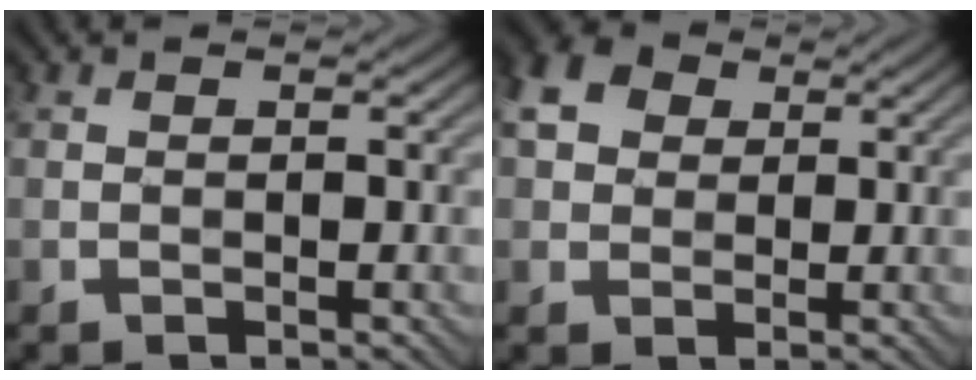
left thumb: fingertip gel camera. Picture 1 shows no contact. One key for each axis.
{"total": 5.6, "fx": 1.8, "fy": 4.5, "fz": 2.9, "tx": -0.077, "ty": 0.014, "tz": 0.026}